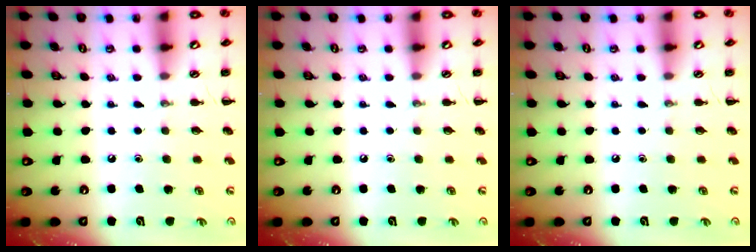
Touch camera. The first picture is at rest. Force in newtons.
{"total": 0.0}
{"total": 0.0}